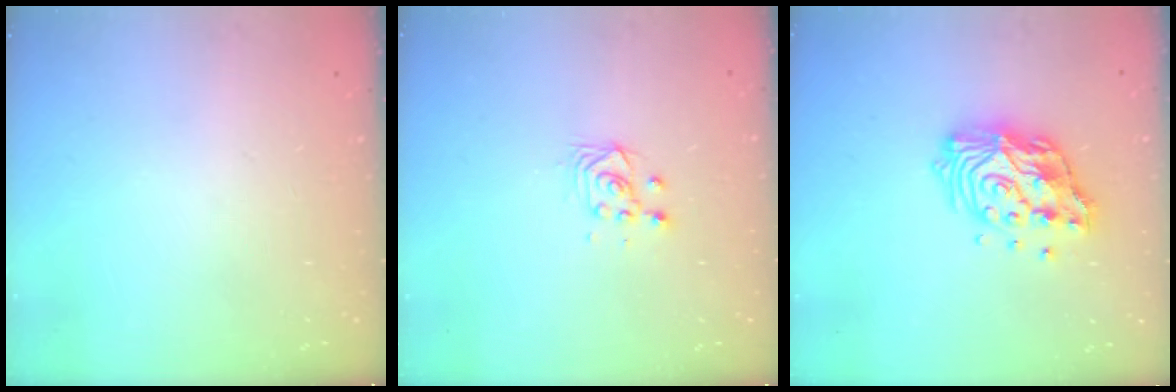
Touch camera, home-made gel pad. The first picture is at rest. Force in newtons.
{"total": 3.3, "press": 3.2, "slide": 0.7}
{"total": 14.9, "press": 14.8, "slide": 1.5}